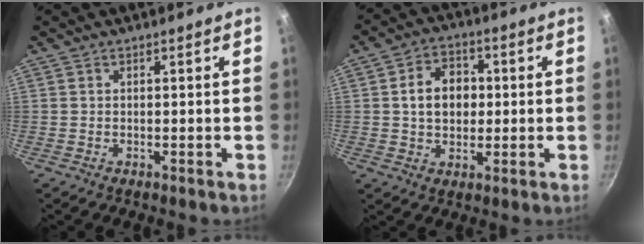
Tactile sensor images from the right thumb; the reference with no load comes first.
{"total": 9.1, "force": [0.7, 7.0, 5.8], "torque": [-0.071, 0.014, 0.006]}